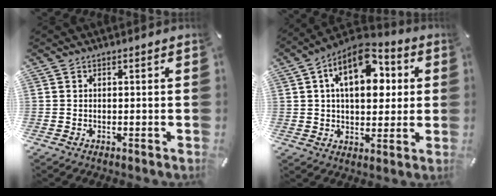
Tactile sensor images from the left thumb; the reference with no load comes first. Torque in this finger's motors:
{"motor_torque": [1.68, 2.86, 2.29, -0.48, 0.26]}